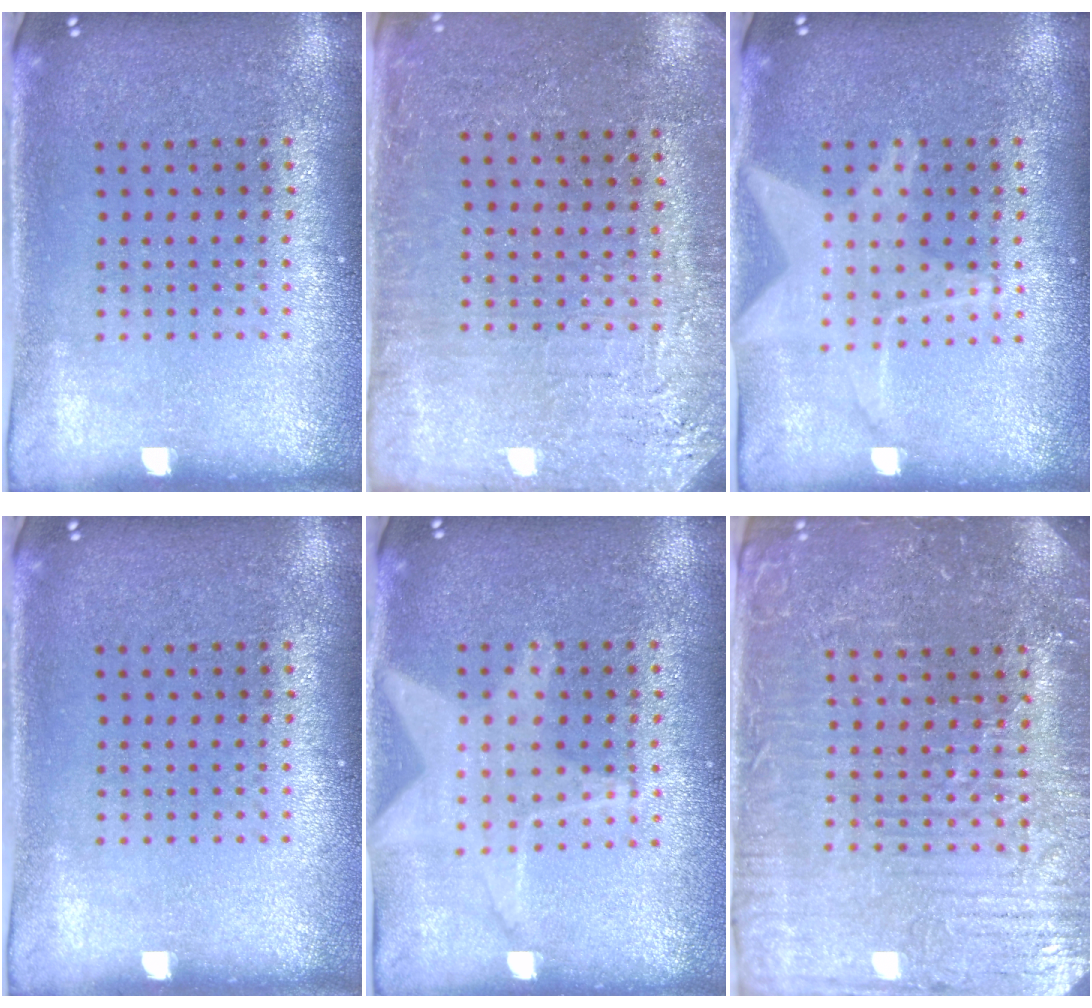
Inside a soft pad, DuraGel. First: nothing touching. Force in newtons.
{"total": 2.8, "press": 2.8, "slide": 0.4}
{"total": 1.5, "press": 1.4, "slide": 0.3}
{"total": 0.0}
{"total": 1.4, "press": 1.3, "slide": 0.3}
{"total": 4.7, "press": 4.5, "slide": 1.2}